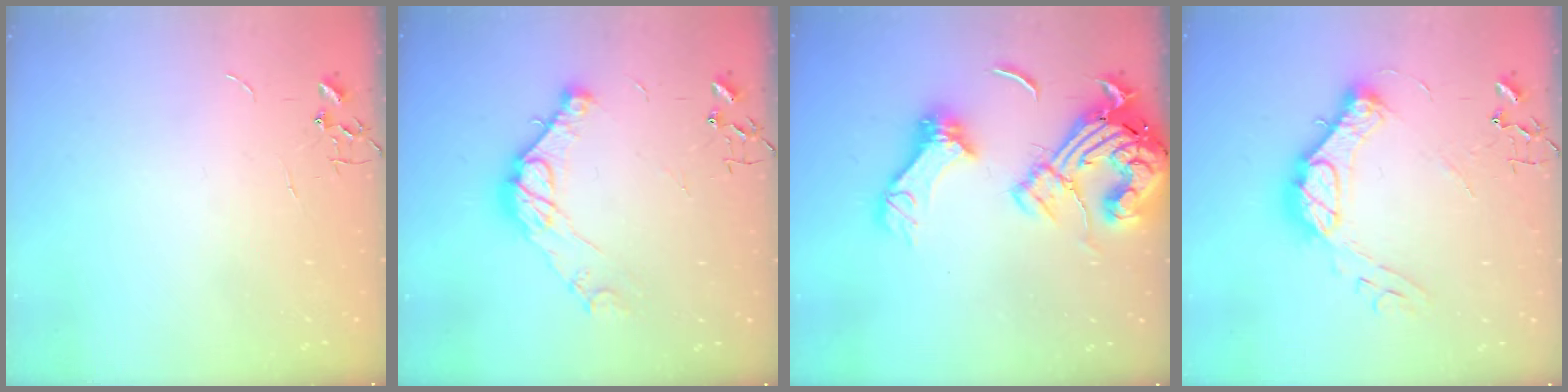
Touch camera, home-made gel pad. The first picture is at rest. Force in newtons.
{"total": 13.0, "press": 13.0, "slide": 0.8}
{"total": 22.0, "press": 21.8, "slide": 2.6}
{"total": 15.7, "press": 15.6, "slide": 1.5}